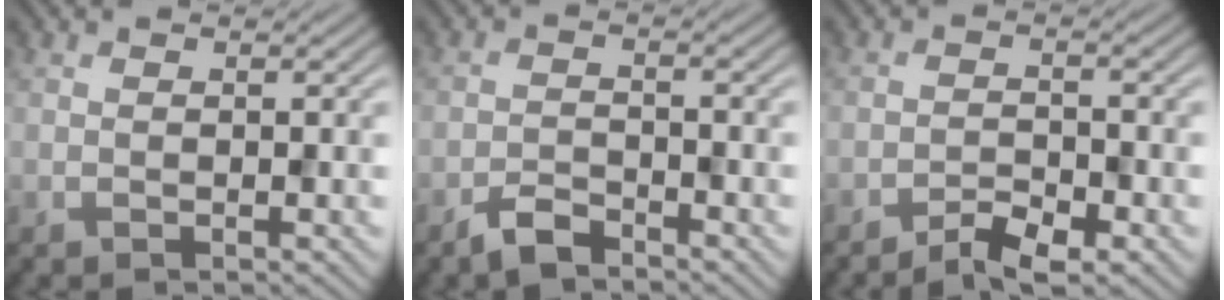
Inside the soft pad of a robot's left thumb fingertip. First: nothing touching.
{"total": 3.1, "force": [-2.6, 0.9, 1.4], "torque": [-0.026, 0.002, -0.055]}
{"total": 3.7, "force": [-2.9, 0.8, 2.1], "torque": [-0.038, 0.005, -0.055]}